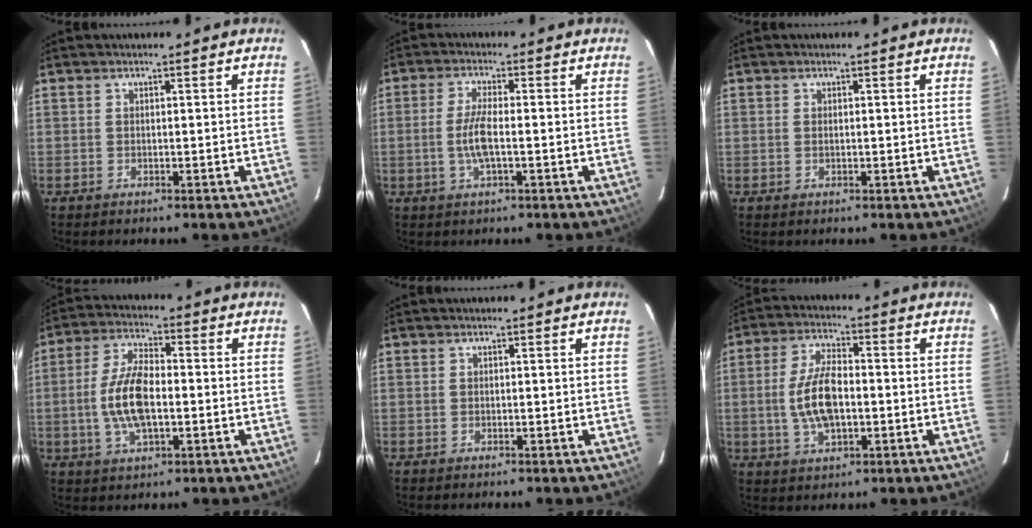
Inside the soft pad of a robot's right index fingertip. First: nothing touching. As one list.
[{"total": 5.4, "force": [-1.1, 1.0, 5.2], "torque": [-0.106, -0.002, -0.021]}, {"total": 0.6, "force": [0.1, 0.3, 0.5], "torque": [-0.011, 0.001, 0.001]}, {"total": 10.7, "force": [-1.6, 4.7, 9.5], "torque": [-0.195, 0.006, -0.029]}, {"total": 0.0}, {"total": 9.9, "force": [-1.2, 4.7, 8.7], "torque": [-0.176, 0.005, -0.020]}]